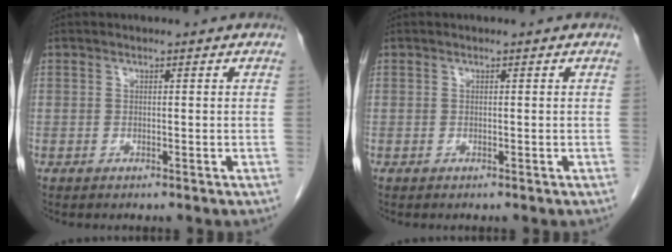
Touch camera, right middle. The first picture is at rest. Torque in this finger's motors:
{"motor_torque": [0.00, 0.00, 0.00, -0.01]}